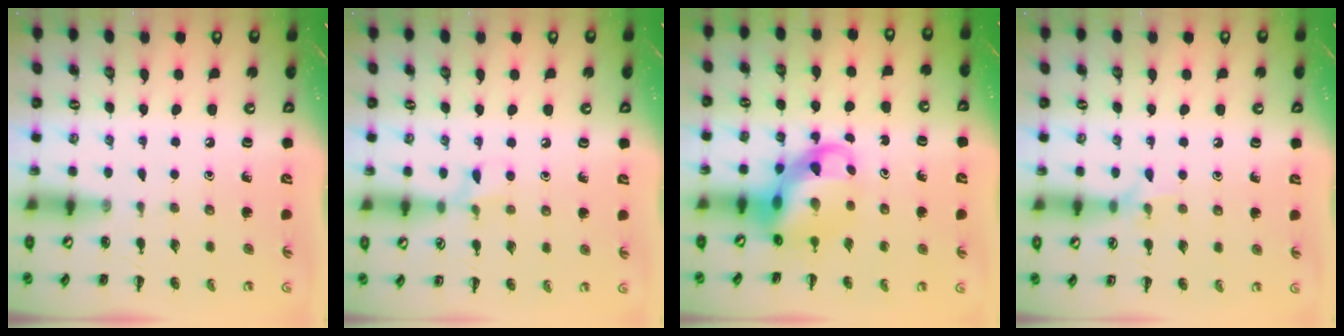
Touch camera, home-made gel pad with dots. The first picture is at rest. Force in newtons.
{"total": 5.6, "press": 5.2, "slide": 1.9}
{"total": 8.5, "press": 8.2, "slide": 2.2}
{"total": 5.1, "press": 5.0, "slide": 1.0}